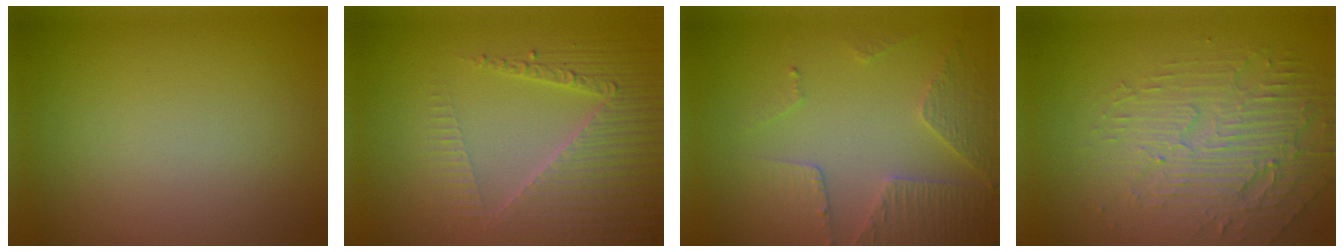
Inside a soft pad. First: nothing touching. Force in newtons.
{"total": 4.7, "press": 4.2, "slide": 2.1}
{"total": 4.5, "press": 3.3, "slide": 3.1}
{"total": 4.5, "press": 3.9, "slide": 2.2}